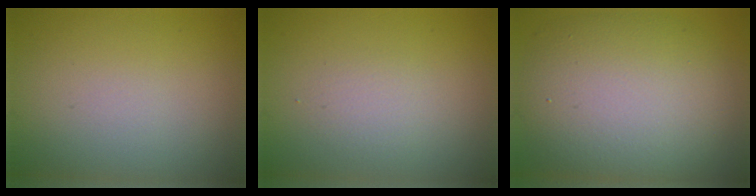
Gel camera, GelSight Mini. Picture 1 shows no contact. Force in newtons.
{"total": 1.4, "press": 1.4, "slide": 0.0}
{"total": 10.5, "press": 10.5, "slide": 0.6}